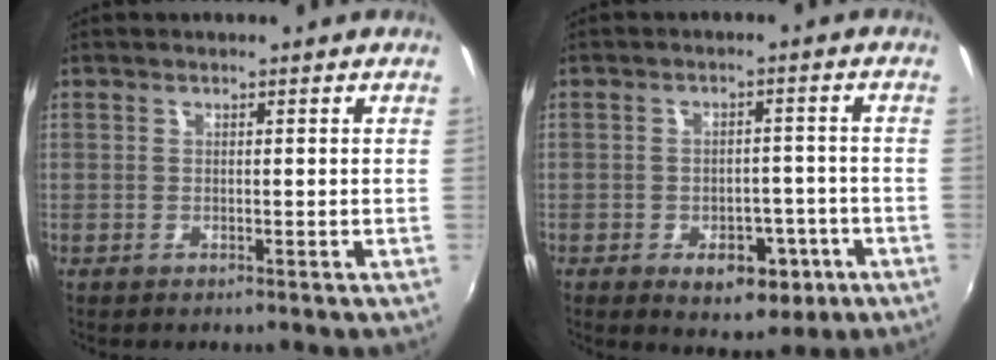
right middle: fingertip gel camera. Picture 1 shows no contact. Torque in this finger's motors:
{"motor_torque": [0.94, -1.20, 0.15, 0.04]}